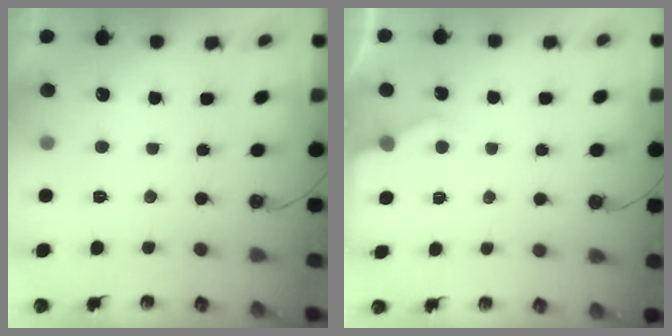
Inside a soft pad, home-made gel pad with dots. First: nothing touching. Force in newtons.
{"total": 2.6, "press": 2.6, "slide": 0.4}